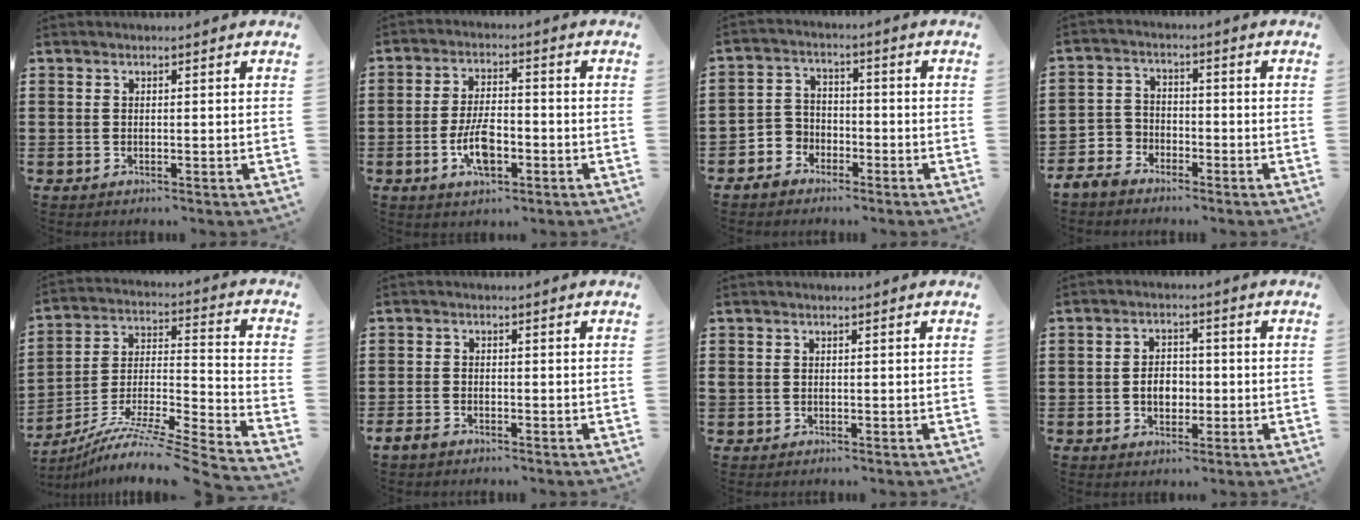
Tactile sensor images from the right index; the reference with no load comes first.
{"total": 6.7, "force": [-2.2, 3.1, 5.5], "torque": [-0.117, 0.002, -0.044]}
{"total": 3.7, "force": [-2.4, 2.8, 0.3], "torque": [-0.024, 0.007, -0.055]}
{"total": 4.2, "force": [-3.3, 2.4, 0.7], "torque": [-0.044, 0.000, -0.077]}
{"total": 8.9, "force": [-7.3, 0.0, 5.0], "torque": [-0.081, 0.001, -0.150]}
{"total": 1.7, "force": [-1.4, 0.7, 0.6], "torque": [-0.022, 0.000, -0.031]}
{"total": 0.6, "force": [-0.1, 0.6, 0.1], "torque": [-0.002, 0.004, -0.002]}
{"total": 4.0, "force": [-0.8, 2.8, 2.7], "torque": [-0.040, 0.000, -0.021]}